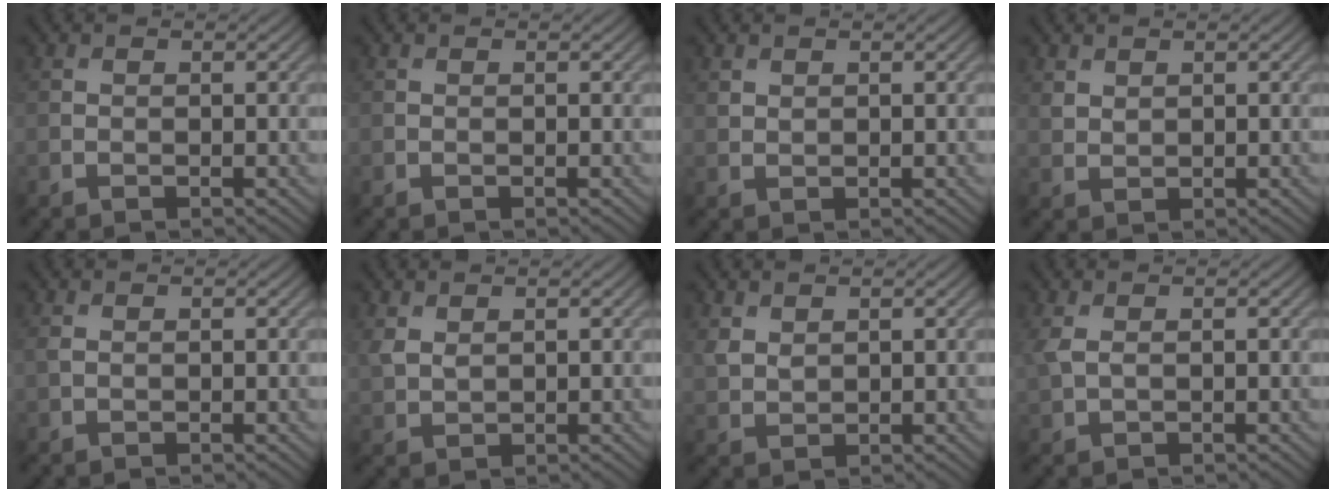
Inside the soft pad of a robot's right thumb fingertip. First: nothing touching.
{"total": 0.0}
{"total": 1.0, "force": [0.8, 0.5, 0.3], "torque": [-0.011, -0.003, 0.019]}
{"total": 1.5, "force": [1.1, 0.9, 0.6], "torque": [-0.018, -0.002, 0.026]}
{"total": 0.8, "force": [0.3, 0.3, 0.6], "torque": [-0.021, 0.002, 0.006]}
{"total": 2.2, "force": [1.3, 1.2, 1.3], "torque": [-0.040, -0.003, 0.031]}
{"total": 2.3, "force": [1.4, 1.4, 1.2], "torque": [-0.035, -0.003, 0.033]}
{"total": 2.1, "force": [0.8, 0.9, 1.7], "torque": [-0.053, 0.002, 0.018]}